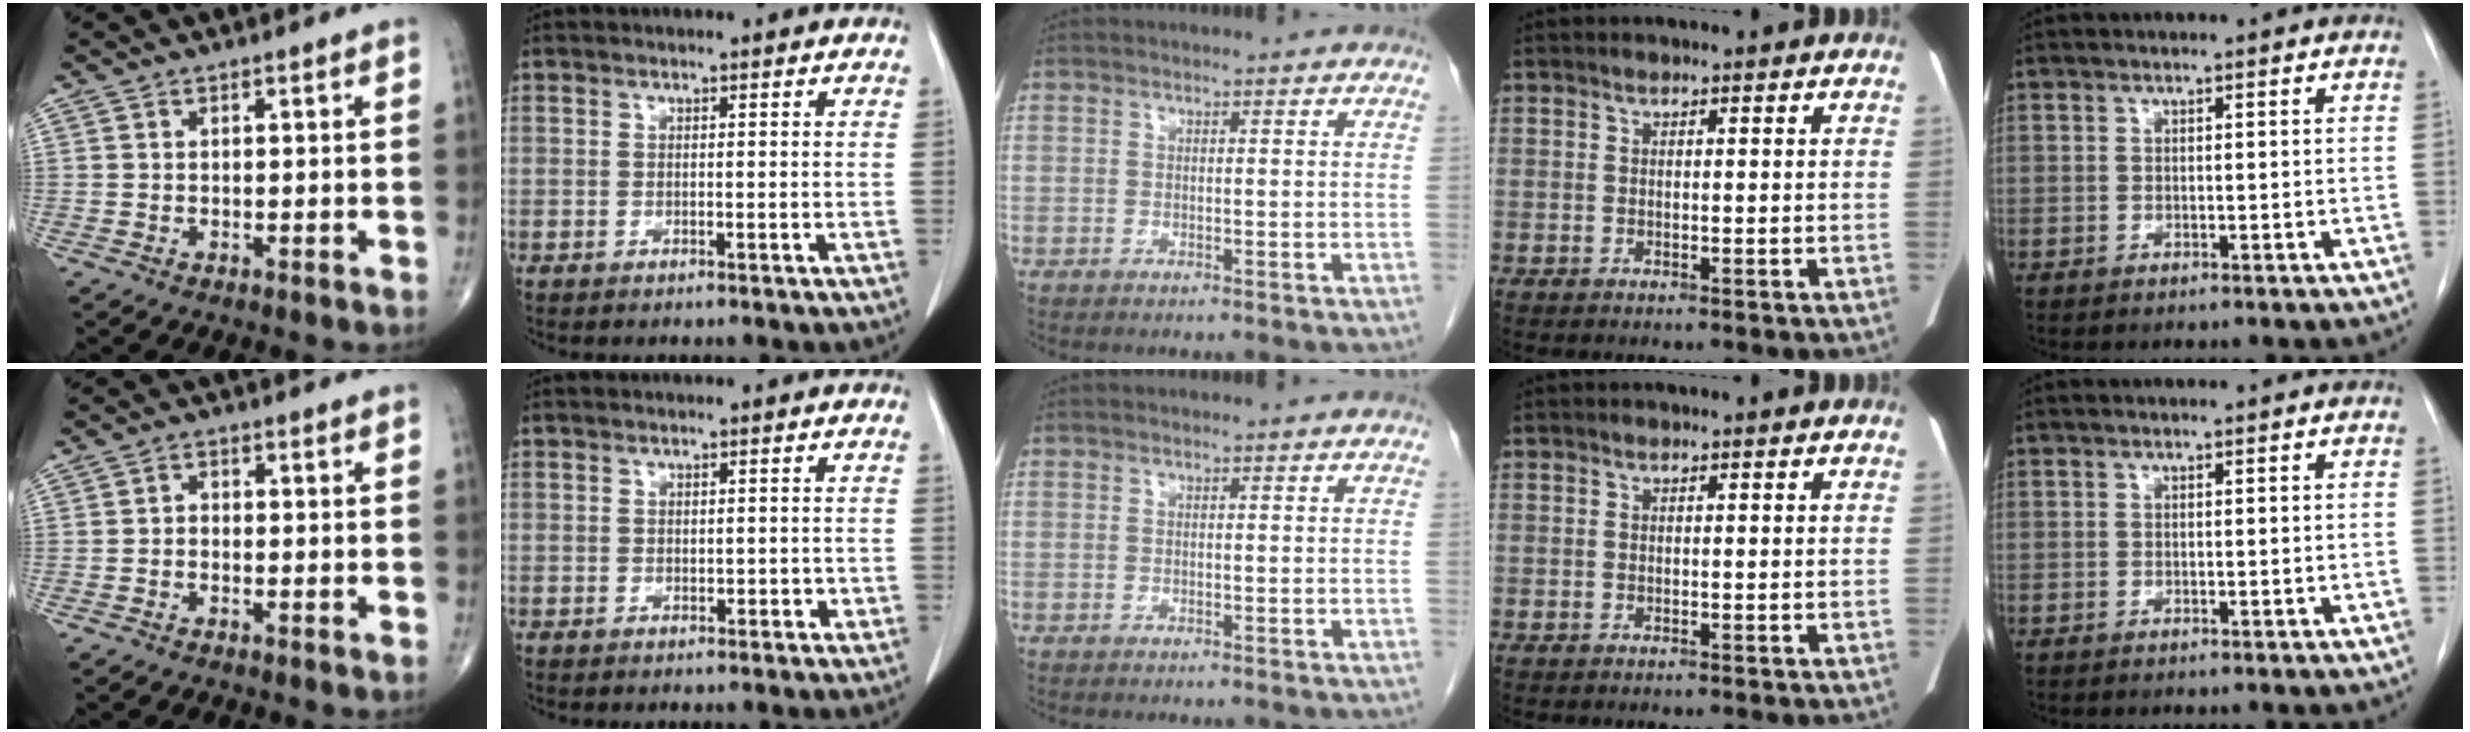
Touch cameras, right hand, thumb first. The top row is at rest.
{"thumb": {"total": 1.2, "force": [-0.5, 0.9, 0.7], "torque": [-0.002, 0.007, -0.013]}, "index": {"total": 1.1, "force": [-0.2, 0.9, 0.7], "torque": [-0.004, 0.005, 0.001]}}